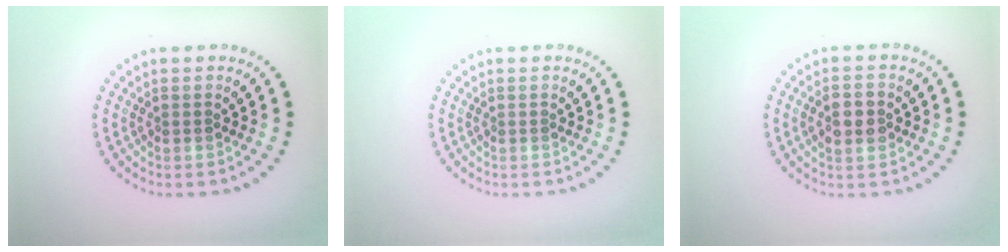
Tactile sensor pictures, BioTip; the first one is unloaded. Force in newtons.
{"total": 0.0}
{"total": 2.9, "press": 2.9, "slide": 0.1}